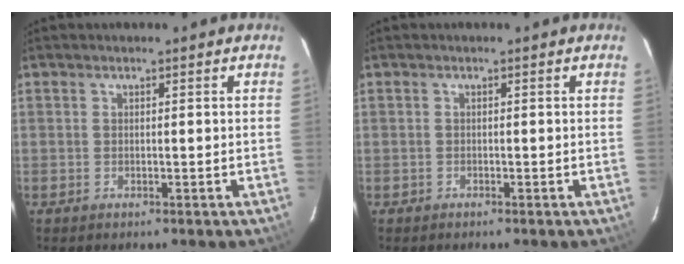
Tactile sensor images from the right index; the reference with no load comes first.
{"total": 0.8, "force": [-0.5, 0.5, -0.1], "torque": [0.000, 0.004, -0.009]}